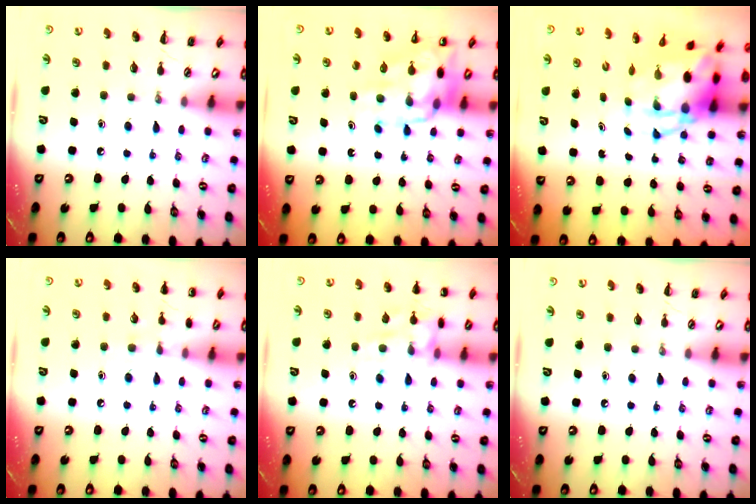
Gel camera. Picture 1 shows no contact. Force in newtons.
{"total": 12.9, "press": 12.5, "slide": 3.1}
{"total": 5.6, "press": 5.4, "slide": 1.6}
{"total": 6.0, "press": 5.7, "slide": 1.9}
{"total": 11.8, "press": 11.7, "slide": 0.6}
{"total": 0.0}